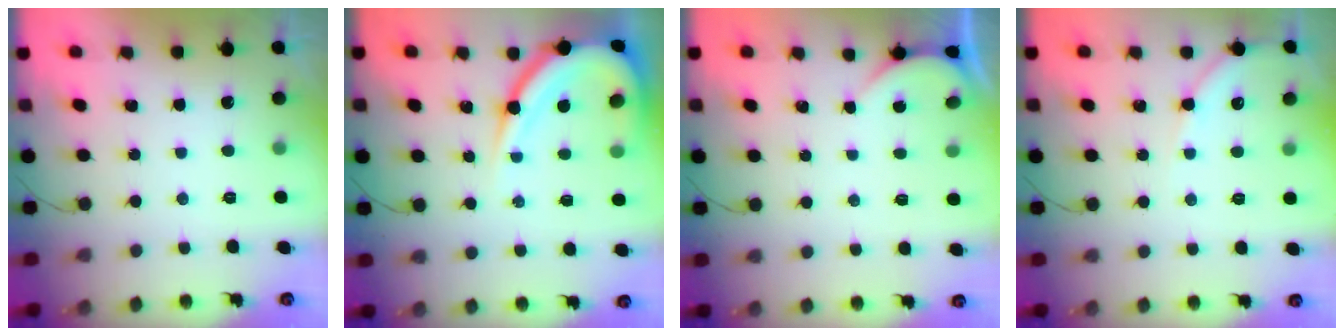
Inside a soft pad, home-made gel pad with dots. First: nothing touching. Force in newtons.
{"total": 12.8, "press": 12.8, "slide": 1.2}
{"total": 0.6, "press": 0.6, "slide": 0.1}
{"total": 6.6, "press": 6.5, "slide": 0.8}